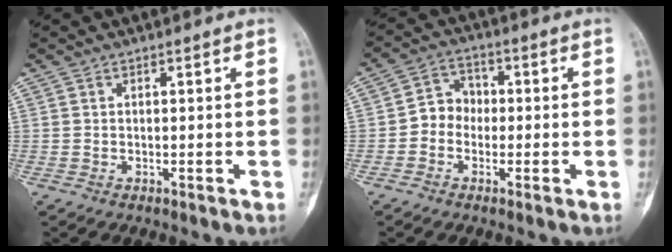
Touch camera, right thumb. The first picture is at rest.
{"total": 5.3, "force": [-1.1, 4.6, 2.4], "torque": [-0.015, 0.022, -0.035]}